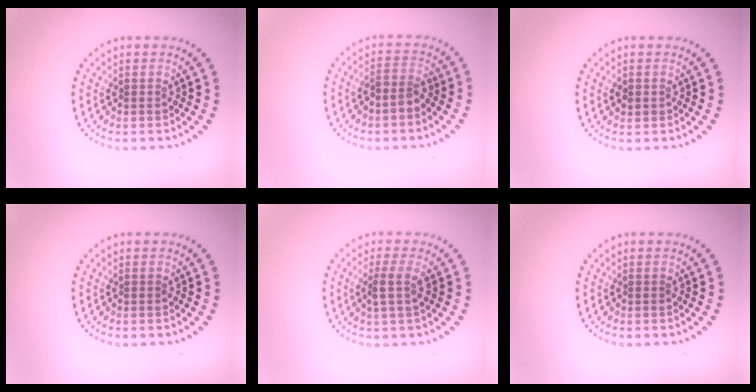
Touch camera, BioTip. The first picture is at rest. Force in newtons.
{"total": 1.6, "press": 1.3, "slide": 1.0}
{"total": 0.9, "press": 0.9, "slide": 0.2}
{"total": 0.0}
{"total": 2.0, "press": 1.6, "slide": 1.2}
{"total": 0.0}